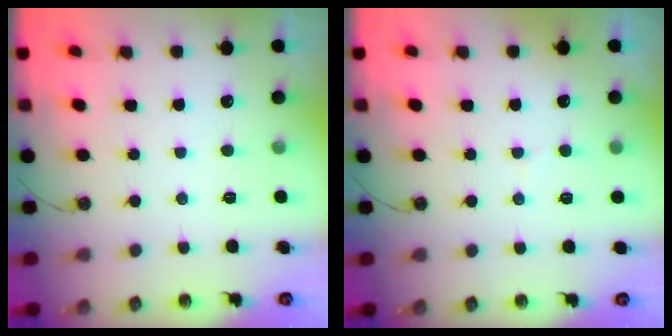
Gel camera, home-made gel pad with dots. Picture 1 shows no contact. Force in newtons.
{"total": 3.2, "press": 3.1, "slide": 0.7}